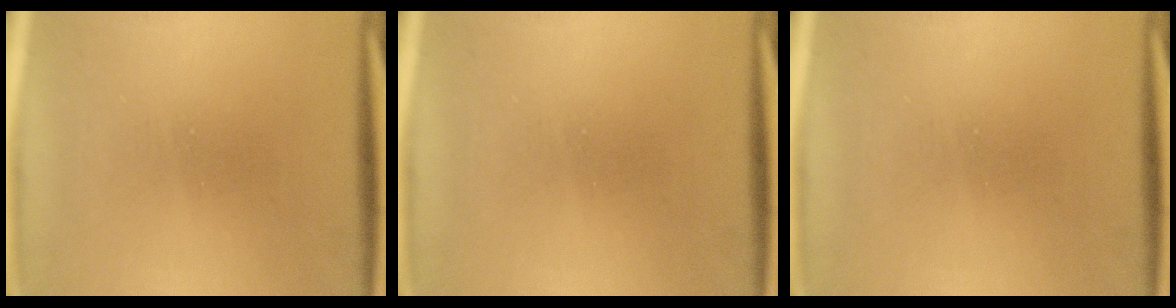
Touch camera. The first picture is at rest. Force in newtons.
{"total": 0.0}
{"total": 0.0}